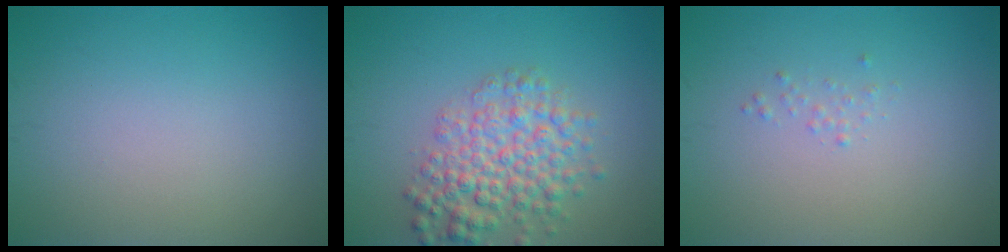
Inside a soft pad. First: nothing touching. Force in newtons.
{"total": 5.2, "press": 5.2, "slide": 0.2}
{"total": 0.5, "press": 0.5, "slide": 0.0}